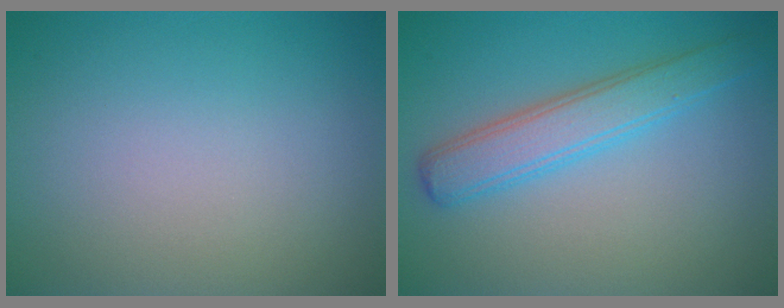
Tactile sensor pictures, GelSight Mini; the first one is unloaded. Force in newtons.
{"total": 3.9, "press": 3.9, "slide": 0.2}